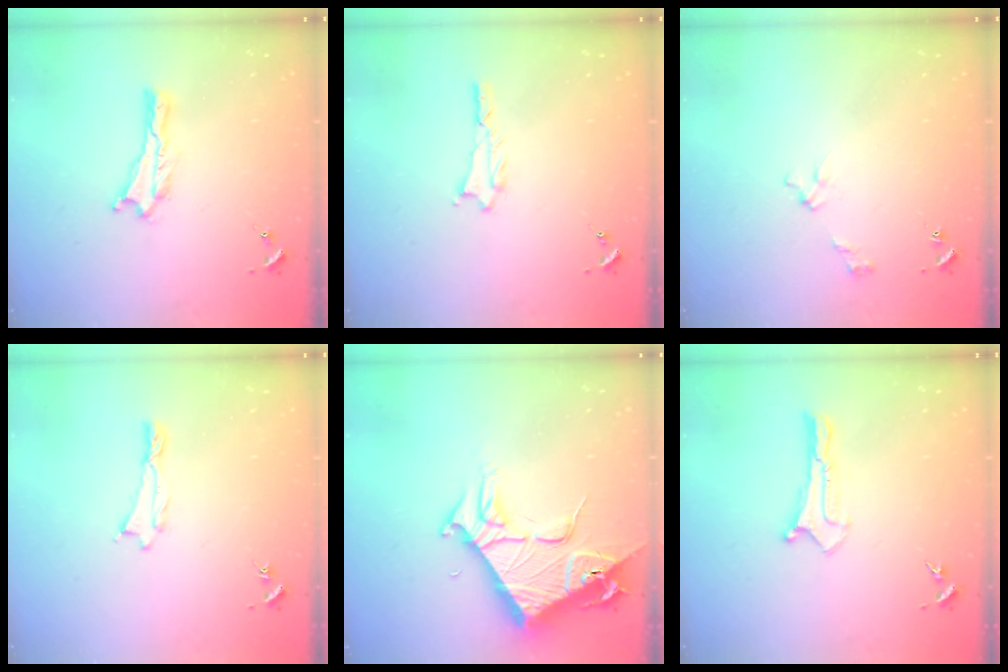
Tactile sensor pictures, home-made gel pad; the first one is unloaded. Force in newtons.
{"total": 1.0, "press": 1.0, "slide": 0.1}
{"total": 2.7, "press": 2.6, "slide": 0.3}
{"total": 0.0}
{"total": 9.2, "press": 9.2, "slide": 0.9}
{"total": 0.0}